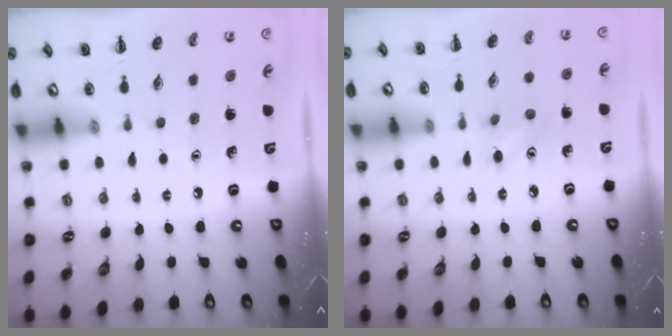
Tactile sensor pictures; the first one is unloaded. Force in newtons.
{"total": 4.3, "press": 4.1, "slide": 1.2}